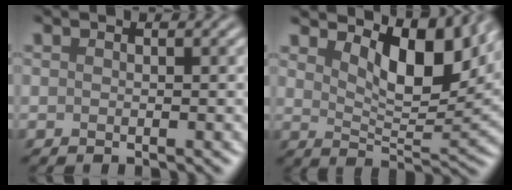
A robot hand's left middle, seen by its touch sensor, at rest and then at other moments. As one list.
[{"total": 7.7, "force": [4.1, 3.1, 5.8], "torque": [-0.089, -0.005, 0.064]}]